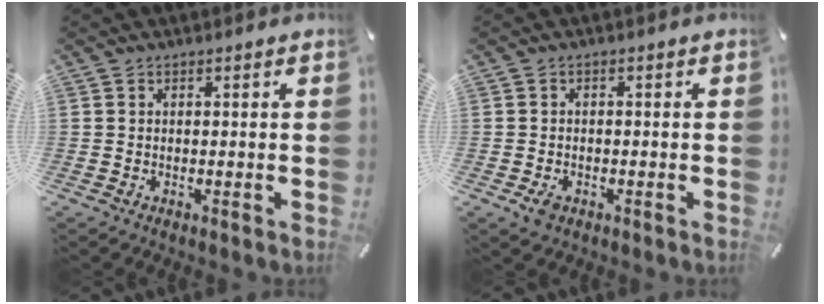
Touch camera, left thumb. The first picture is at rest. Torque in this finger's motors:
{"motor_torque": [0.25, 0.25, 0.23, 0.11, -0.01]}